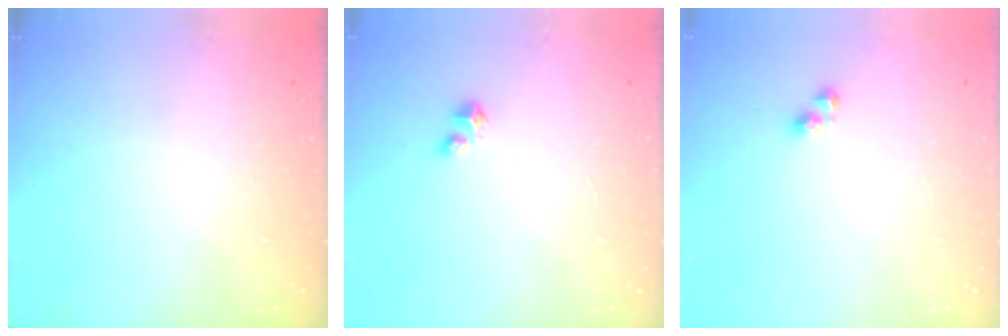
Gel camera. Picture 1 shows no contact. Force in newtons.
{"total": 2.8, "press": 2.8, "slide": 0.1}
{"total": 3.5, "press": 3.5, "slide": 0.5}